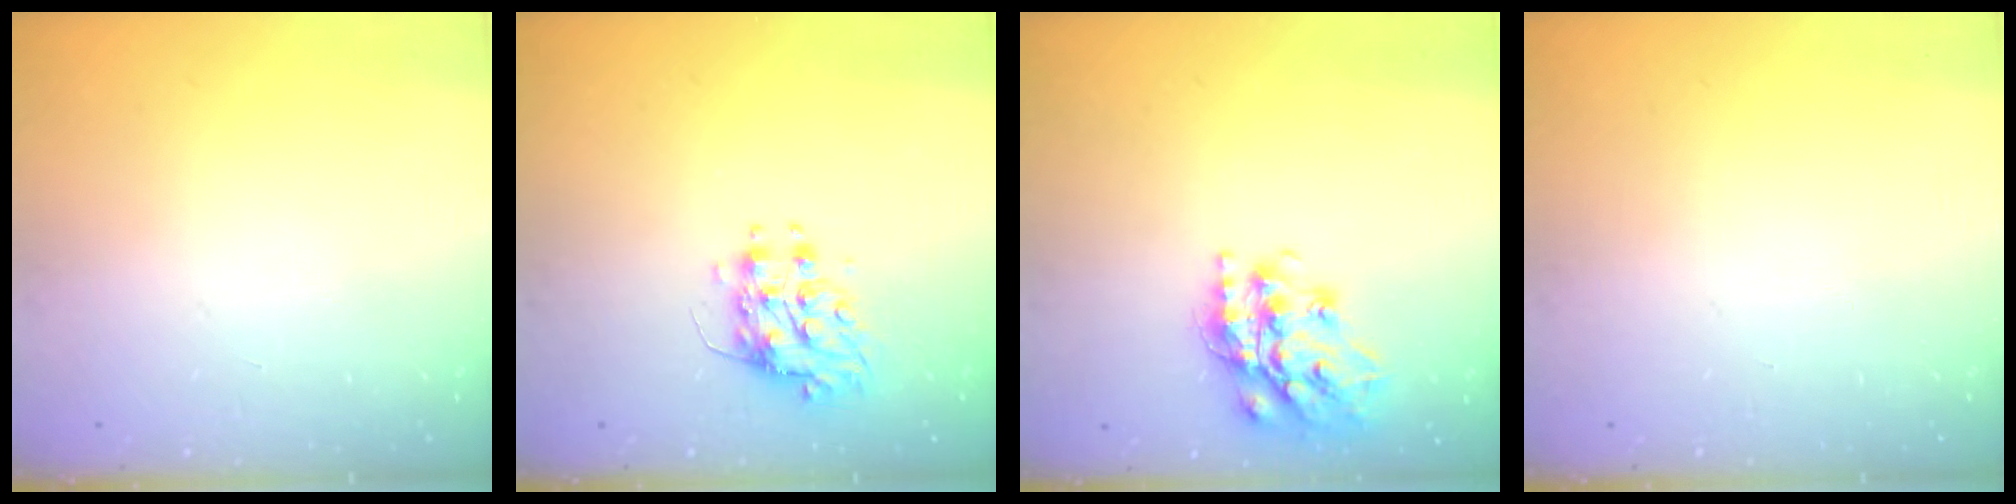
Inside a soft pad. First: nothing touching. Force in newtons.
{"total": 8.1, "press": 8.1, "slide": 0.2}
{"total": 17.8, "press": 17.8, "slide": 1.3}
{"total": 0.0}